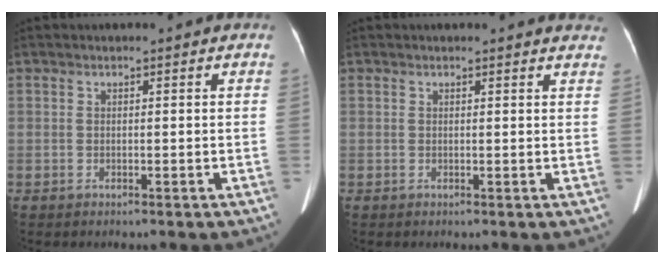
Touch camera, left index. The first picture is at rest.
{"total": 4.3, "force": [4.1, 0.8, 0.6], "torque": [-0.003, -0.008, 0.022]}